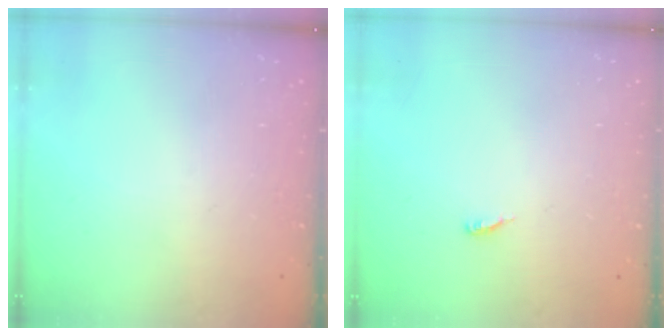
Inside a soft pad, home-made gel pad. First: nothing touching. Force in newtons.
{"total": 3.2, "press": 3.2, "slide": 0.2}